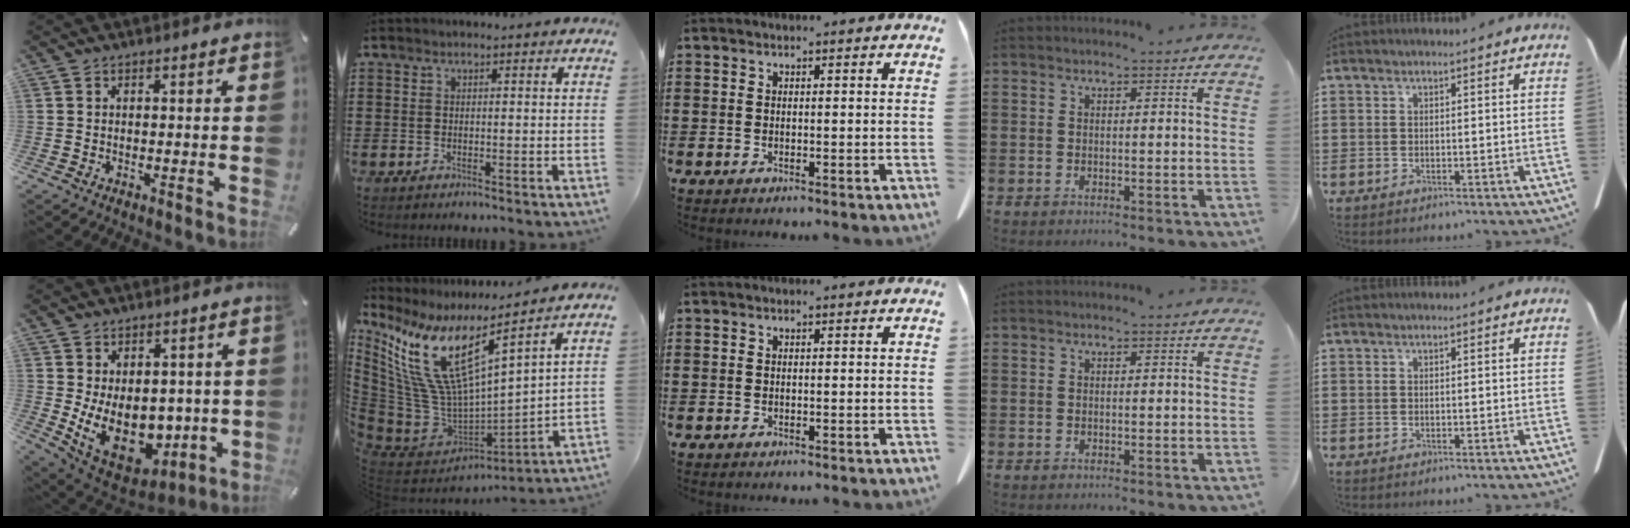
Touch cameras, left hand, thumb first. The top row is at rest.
{"thumb": {"total": 15.5, "force": [-0.4, 11.7, 10.1], "torque": [-0.152, -0.032, 0.011]}, "index": {"total": 13.3, "force": [7.5, 4.5, 10.1], "torque": [-0.241, -0.057, 0.124]}}